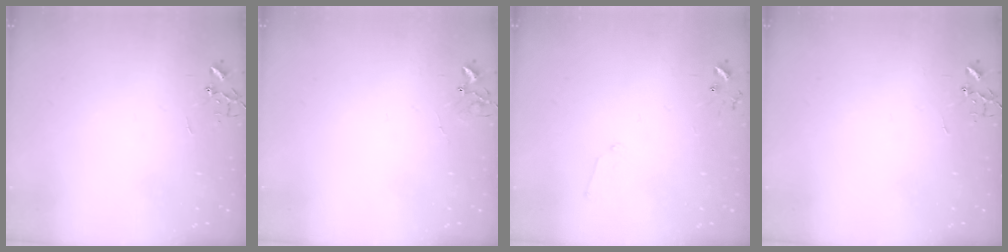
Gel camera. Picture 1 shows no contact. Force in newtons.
{"total": 6.1, "press": 6.0, "slide": 0.6}
{"total": 6.0, "press": 6.0, "slide": 0.6}
{"total": 0.0}